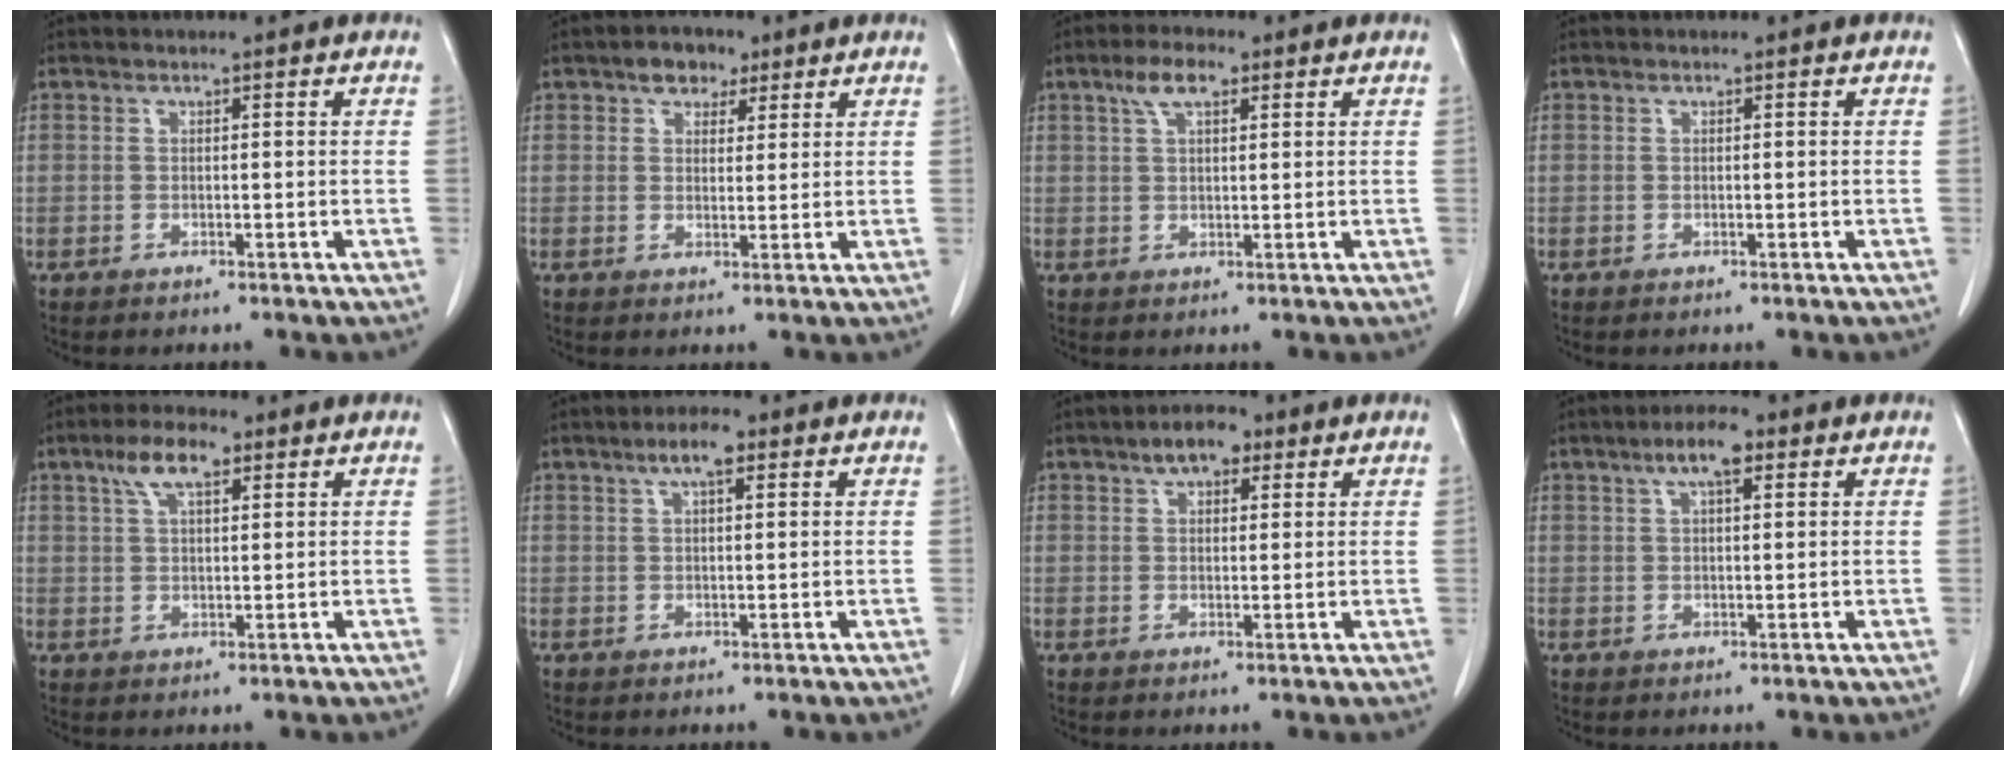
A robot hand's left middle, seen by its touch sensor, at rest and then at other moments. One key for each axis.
{"total": 4.1, "fx": 2.5, "fy": 2.6, "fz": 1.8, "tx": -0.027, "ty": 0.012, "tz": 0.041}
{"total": 4.5, "fx": 2.5, "fy": 1.7, "fz": 3.4, "tx": -0.070, "ty": 0.015, "tz": 0.047}
{"total": 0.0}
{"total": 5.8, "fx": 3.3, "fy": 2.1, "fz": 4.3, "tx": -0.088, "ty": 0.015, "tz": 0.059}
{"total": 3.9, "fx": 2.2, "fy": 1.0, "fz": 3.1, "tx": -0.059, "ty": 0.009, "tz": 0.037}
{"total": 4.8, "fx": 2.8, "fy": 2.4, "fz": 3.1, "tx": -0.051, "ty": 0.014, "tz": 0.044}
{"total": 4.9, "fx": 2.7, "fy": 1.4, "fz": 3.9, "tx": -0.073, "ty": 0.012, "tz": 0.043}